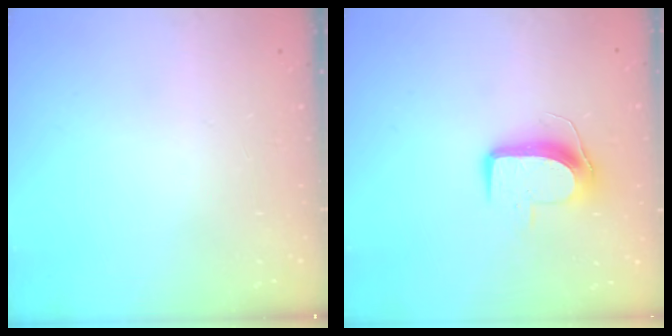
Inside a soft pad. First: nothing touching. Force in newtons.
{"total": 9.1, "press": 9.1, "slide": 0.1}